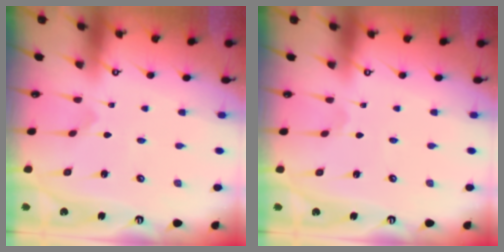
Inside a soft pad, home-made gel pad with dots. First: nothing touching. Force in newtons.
{"total": 1.0, "press": 1.0, "slide": 0.1}